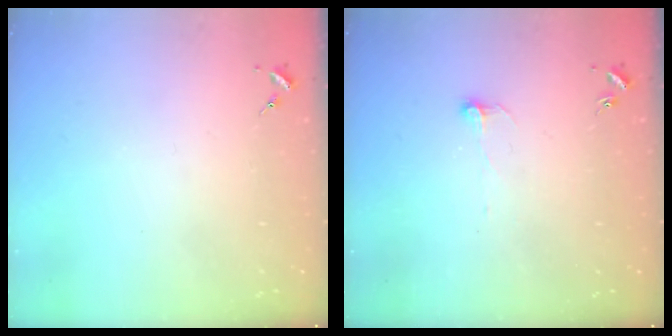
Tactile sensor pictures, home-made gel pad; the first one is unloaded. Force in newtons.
{"total": 4.5, "press": 4.5, "slide": 0.5}